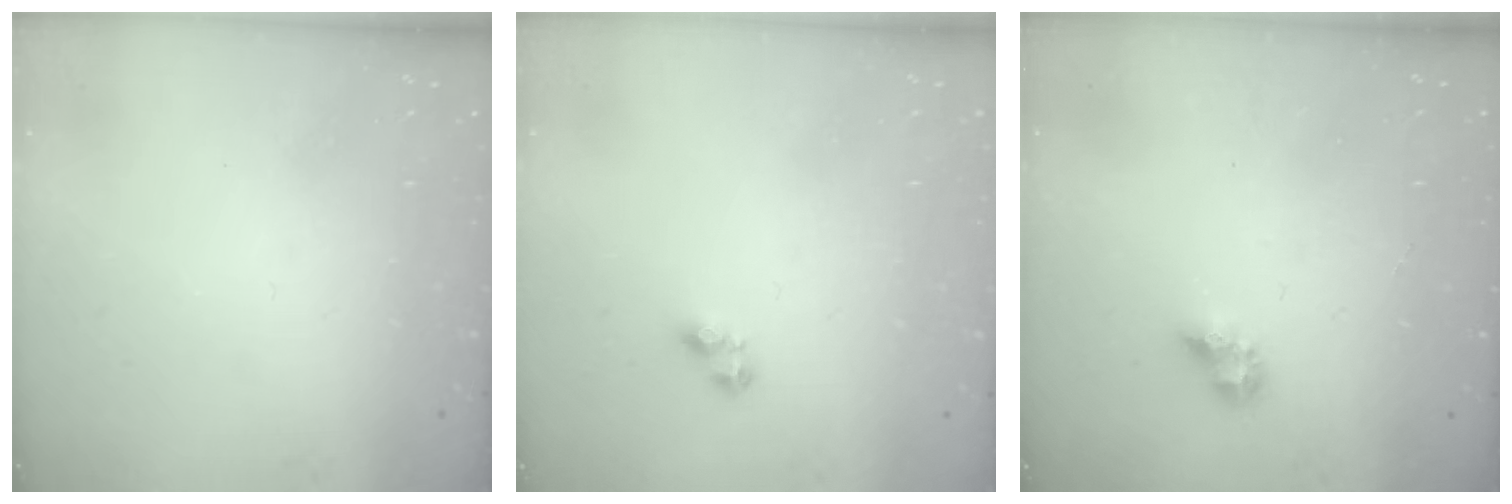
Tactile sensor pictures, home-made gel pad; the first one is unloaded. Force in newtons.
{"total": 3.2, "press": 3.1, "slide": 0.4}
{"total": 5.3, "press": 5.3, "slide": 0.3}